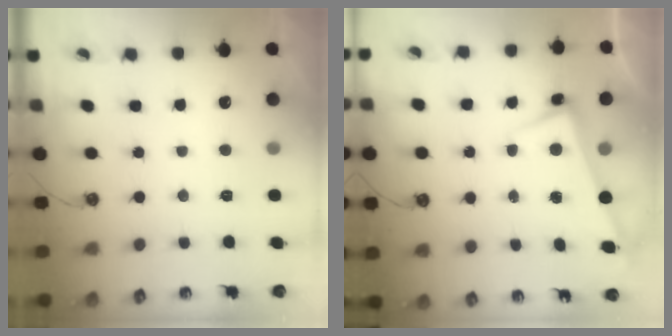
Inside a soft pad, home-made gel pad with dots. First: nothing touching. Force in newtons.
{"total": 2.7, "press": 2.6, "slide": 0.8}